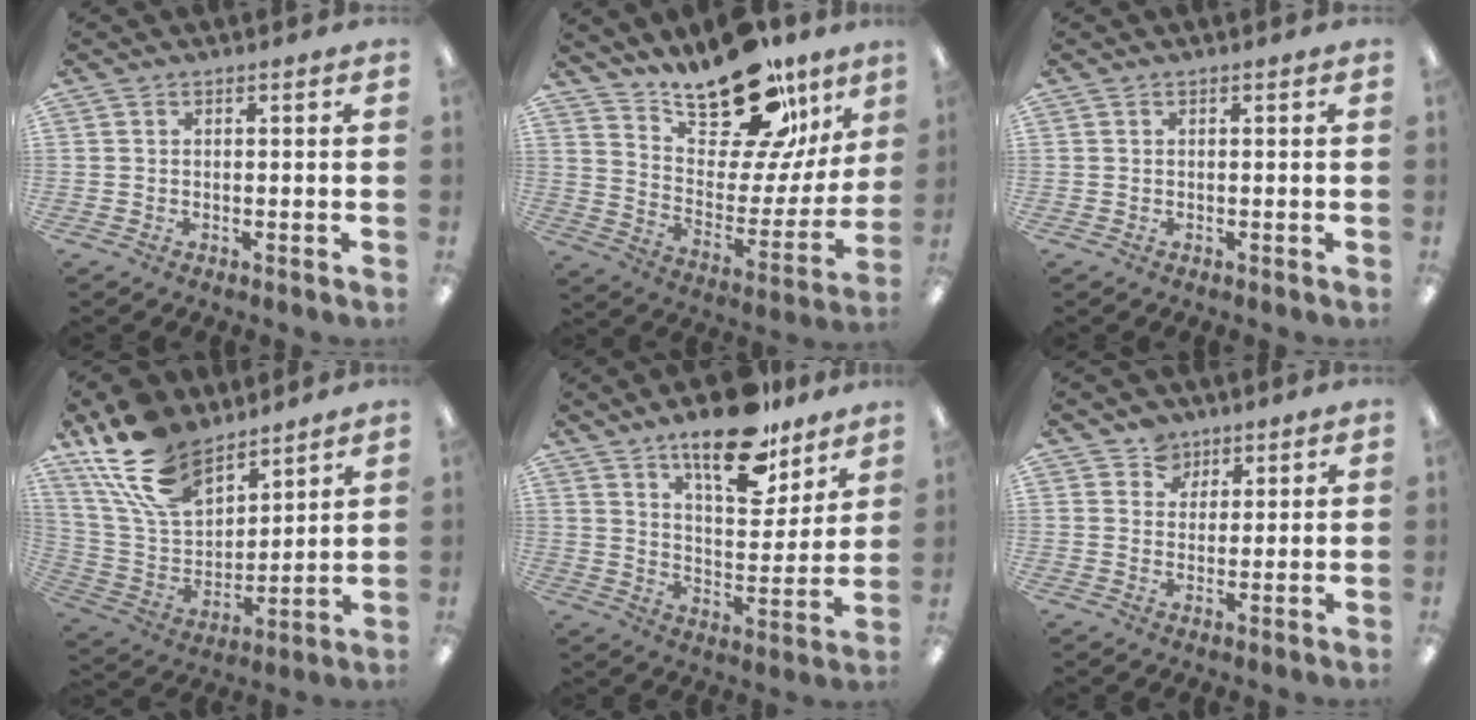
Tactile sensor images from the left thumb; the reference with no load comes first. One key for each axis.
{"total": 23.1, "fx": 17.6, "fy": 9.2, "fz": 11.8, "tx": -0.176, "ty": -0.120, "tz": 0.301}
{"total": 0.0}
{"total": 20.0, "fx": 13.6, "fy": 10.3, "fz": 10.4, "tx": -0.224, "ty": -0.061, "tz": 0.253}
{"total": 17.7, "fx": 13.0, "fy": 7.0, "fz": 9.8, "tx": -0.140, "ty": -0.076, "tz": 0.218}
{"total": 6.2, "fx": 4.3, "fy": 4.5, "fz": 0.3, "tx": -0.007, "ty": -0.020, "tz": 0.079}